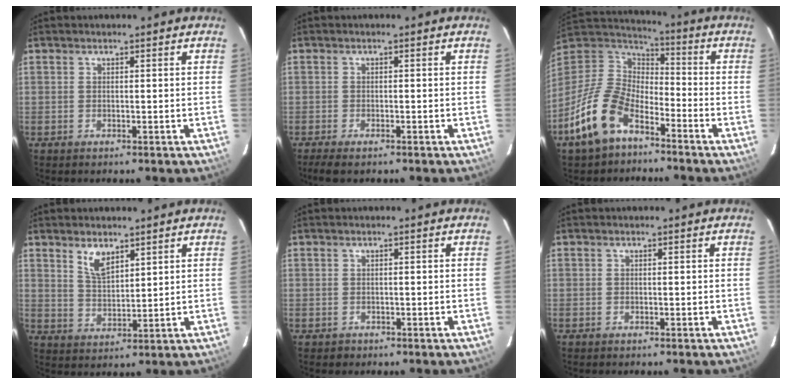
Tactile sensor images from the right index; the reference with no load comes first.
{"total": 3.7, "force": [-2.8, 1.0, 2.1], "torque": [-0.052, -0.014, -0.049]}
{"total": 15.6, "force": [-8.9, 8.5, 9.7], "torque": [-0.213, -0.004, -0.173]}
{"total": 5.2, "force": [3.5, 2.2, 3.2], "torque": [-0.057, -0.001, 0.070]}
{"total": 1.4, "force": [-0.4, 1.4, 0.0], "torque": [0.000, 0.003, -0.001]}
{"total": 0.0}